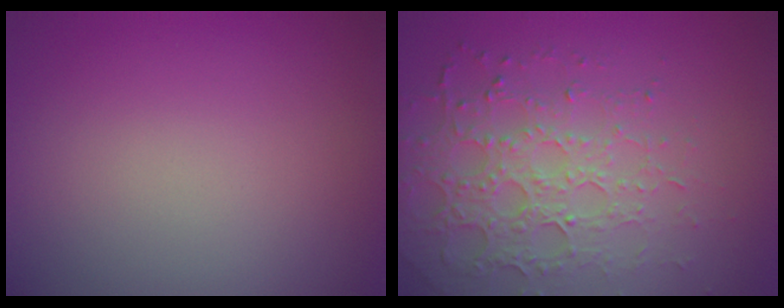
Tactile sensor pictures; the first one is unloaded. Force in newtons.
{"total": 4.9, "press": 4.3, "slide": 2.4}